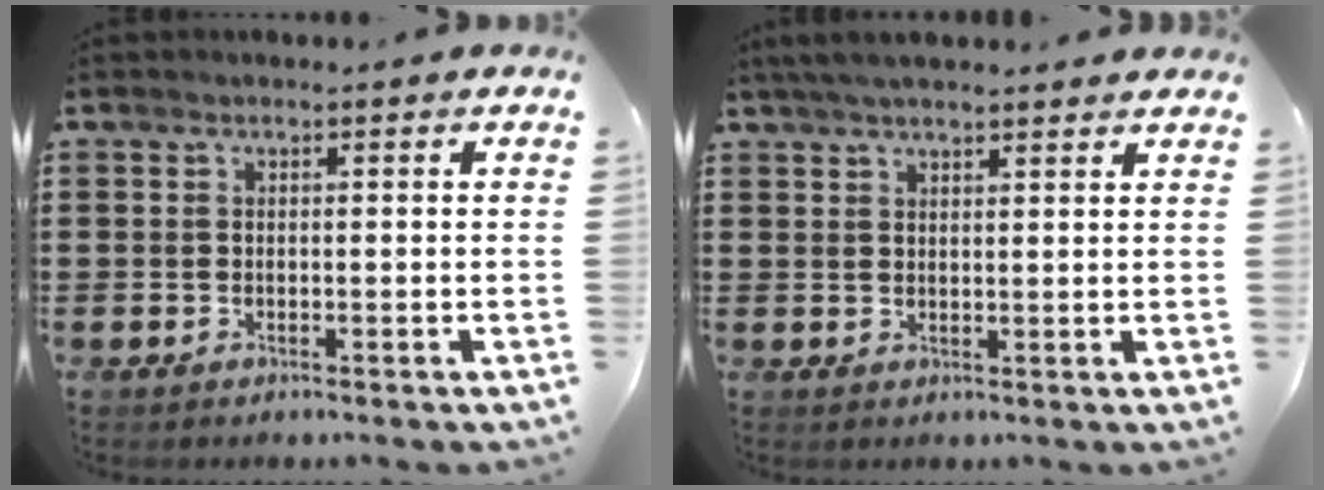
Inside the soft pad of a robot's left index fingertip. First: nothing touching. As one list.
[{"total": 3.4, "force": [3.1, 0.0, 1.5], "torque": [-0.037, 0.000, 0.057]}]